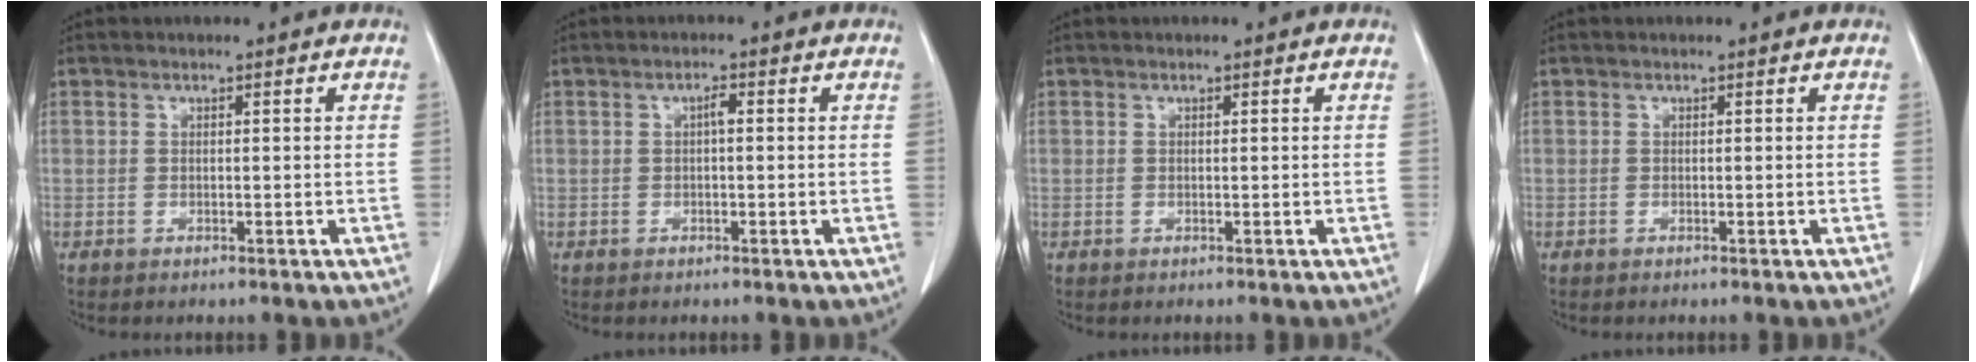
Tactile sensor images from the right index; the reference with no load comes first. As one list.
[{"total": 1.3, "force": [0.1, 0.4, 1.3], "torque": [-0.023, 0.004, 0.002]}, {"total": 0.0}, {"total": 0.0}]